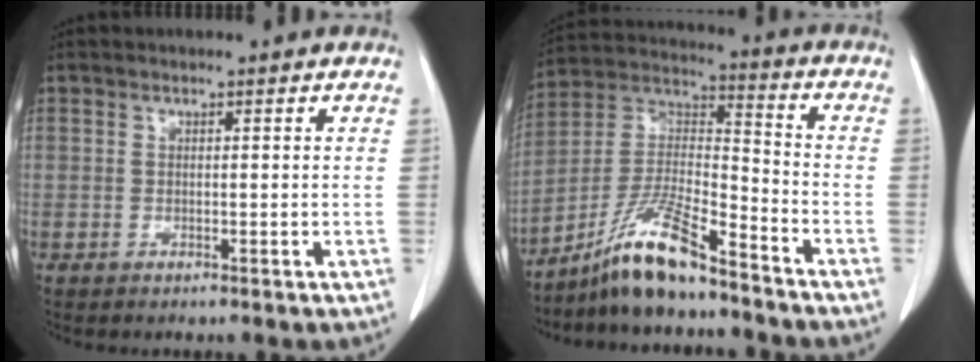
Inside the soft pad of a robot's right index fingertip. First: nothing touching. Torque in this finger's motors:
{"motor_torque": [1.00, -0.95, 0.30, 0.13]}